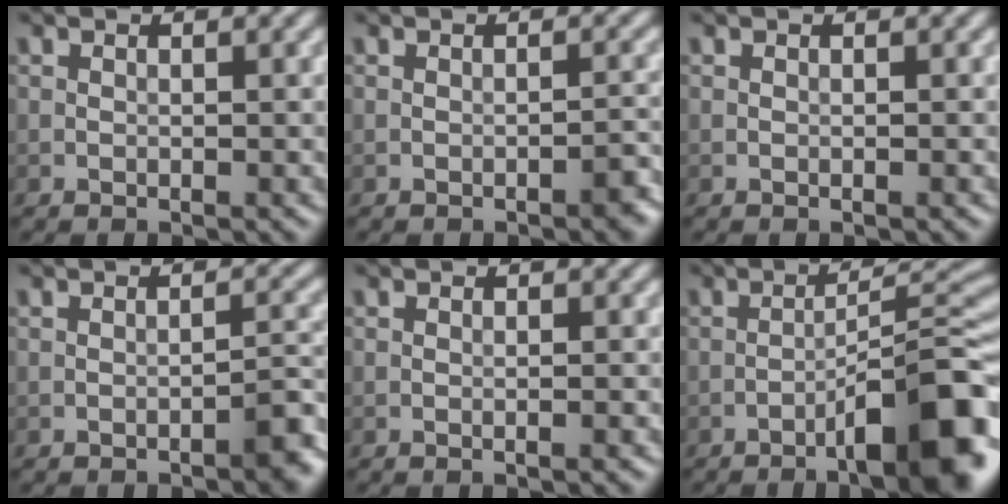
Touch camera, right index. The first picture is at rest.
{"total": 1.3, "force": [-0.9, 0.3, 0.9], "torque": [-0.011, 0.004, -0.012]}
{"total": 0.0}
{"total": 2.3, "force": [-1.5, 0.3, 1.7], "torque": [-0.021, 0.010, -0.023]}
{"total": 0.6, "force": [-0.2, 0.0, 0.6], "torque": [-0.006, 0.000, -0.004]}
{"total": 9.9, "force": [-5.4, 2.1, 8.0], "torque": [-0.112, 0.016, -0.081]}